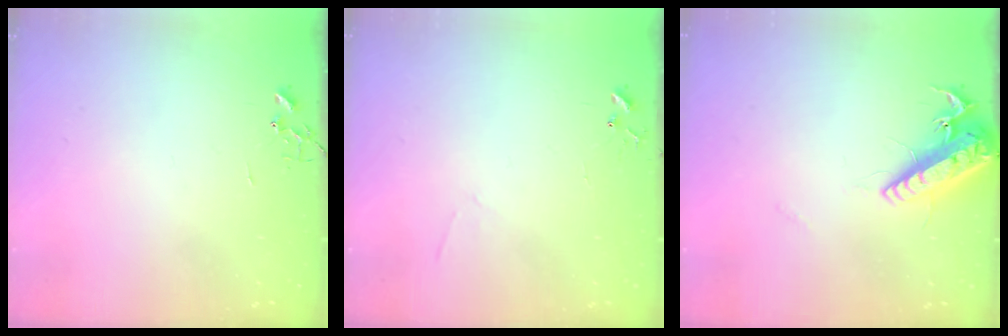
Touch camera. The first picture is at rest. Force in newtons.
{"total": 4.4, "press": 4.4, "slide": 0.4}
{"total": 16.5, "press": 16.2, "slide": 3.1}